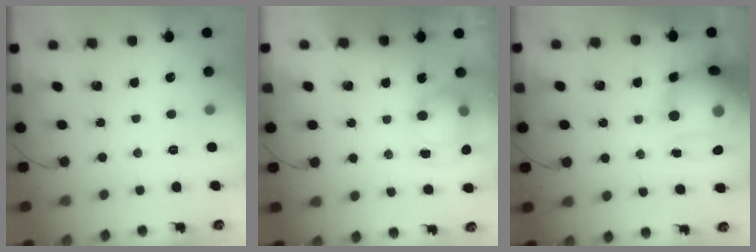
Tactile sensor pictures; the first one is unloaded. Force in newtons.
{"total": 8.4, "press": 8.4, "slide": 0.8}
{"total": 19.6, "press": 19.1, "slide": 4.3}